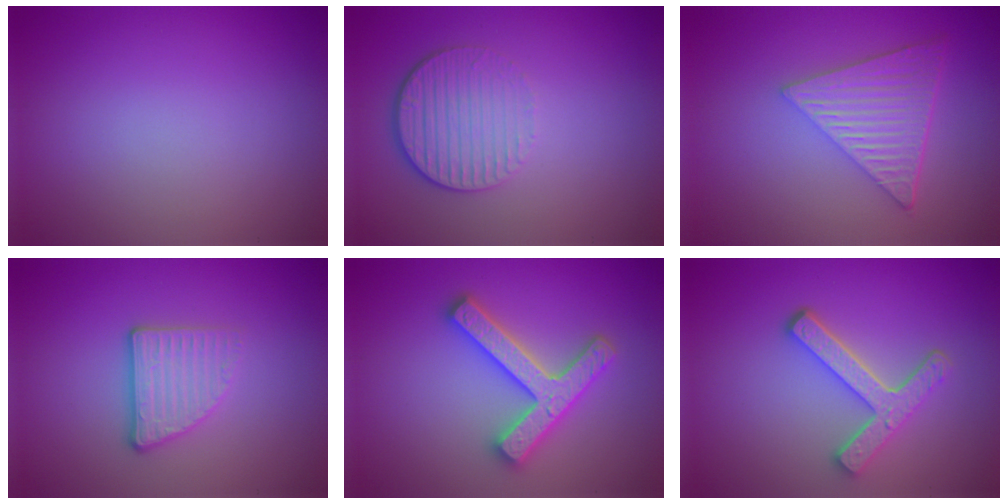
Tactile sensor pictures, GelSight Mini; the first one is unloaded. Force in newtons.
{"total": 4.4, "press": 3.0, "slide": 3.2}
{"total": 6.4, "press": 4.3, "slide": 4.7}
{"total": 3.4, "press": 2.7, "slide": 2.1}
{"total": 4.0, "press": 3.9, "slide": 0.9}
{"total": 4.3, "press": 3.3, "slide": 2.7}